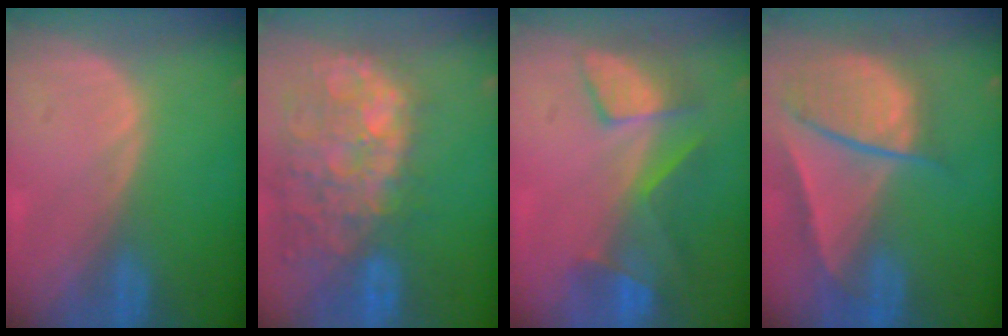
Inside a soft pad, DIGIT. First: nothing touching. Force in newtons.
{"total": 14.2, "press": 11.6, "slide": 8.1}
{"total": 7.4, "press": 7.2, "slide": 1.7}
{"total": 9.3, "press": 8.1, "slide": 4.7}